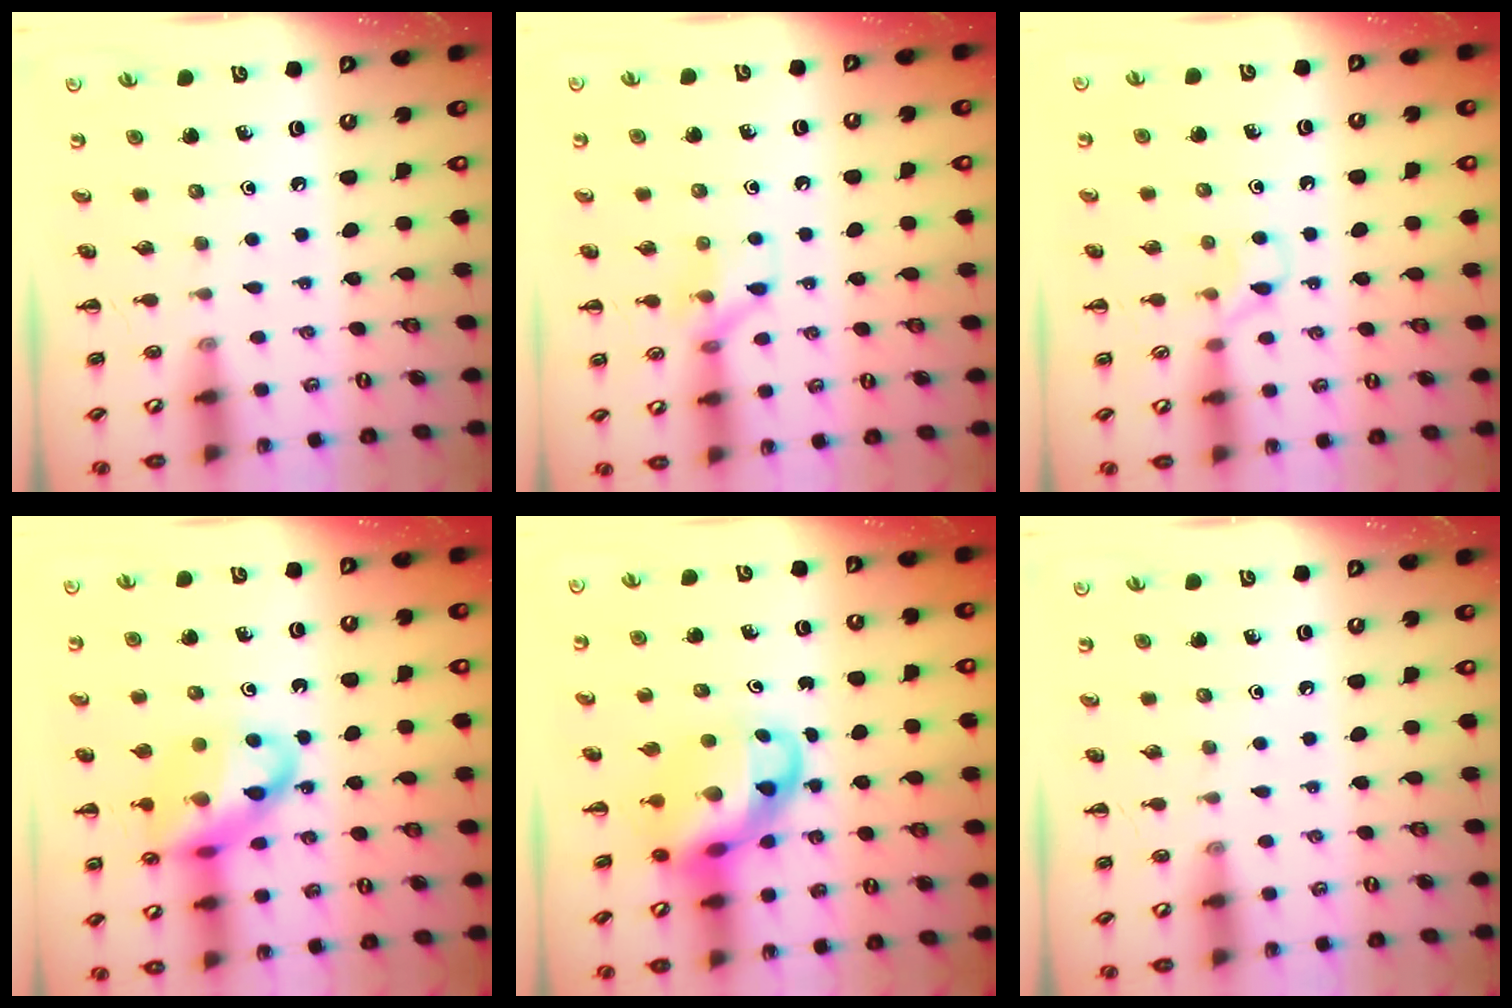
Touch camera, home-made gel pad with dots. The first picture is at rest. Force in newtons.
{"total": 6.8, "press": 6.7, "slide": 0.7}
{"total": 5.4, "press": 5.1, "slide": 1.9}
{"total": 15.6, "press": 15.3, "slide": 3.1}
{"total": 8.8, "press": 8.5, "slide": 2.3}
{"total": 0.0}